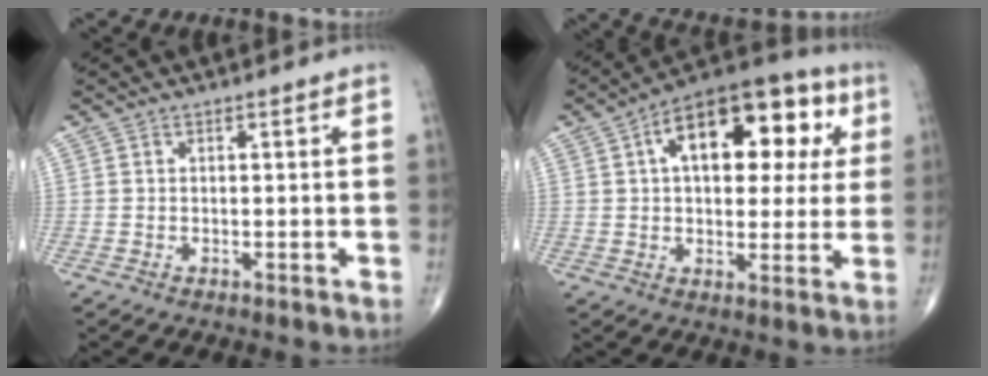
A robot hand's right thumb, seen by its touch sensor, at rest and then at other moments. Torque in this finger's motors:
{"motor_torque": [0.79, 3.97, 1.51, 0.22, 0.11]}